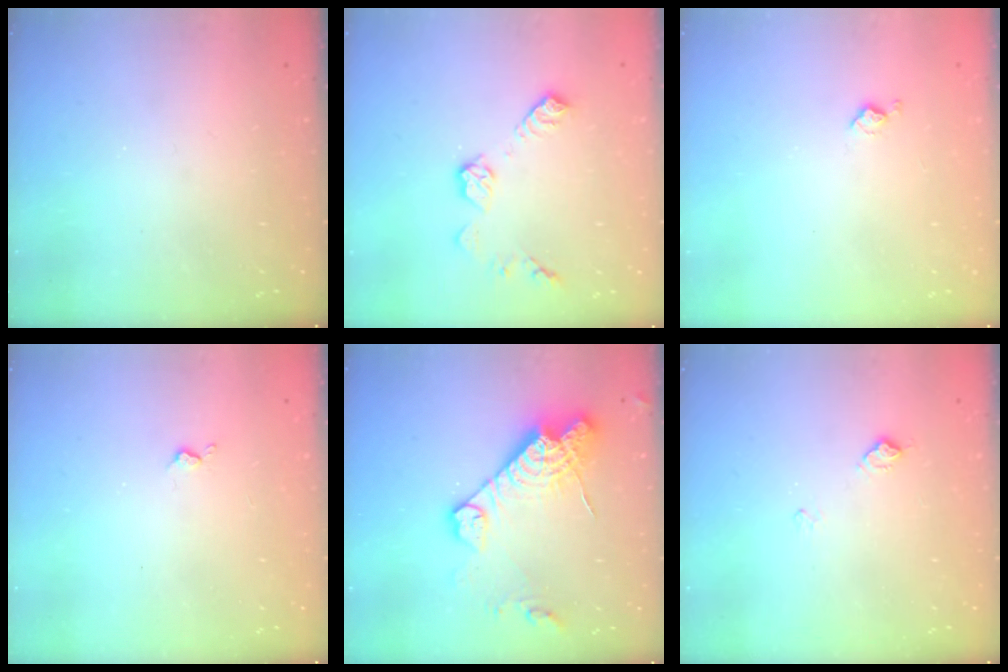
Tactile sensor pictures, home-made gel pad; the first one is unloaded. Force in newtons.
{"total": 9.0, "press": 9.0, "slide": 0.3}
{"total": 5.0, "press": 4.9, "slide": 0.8}
{"total": 2.2, "press": 2.1, "slide": 0.5}
{"total": 17.7, "press": 17.6, "slide": 1.7}
{"total": 6.7, "press": 6.7, "slide": 0.8}